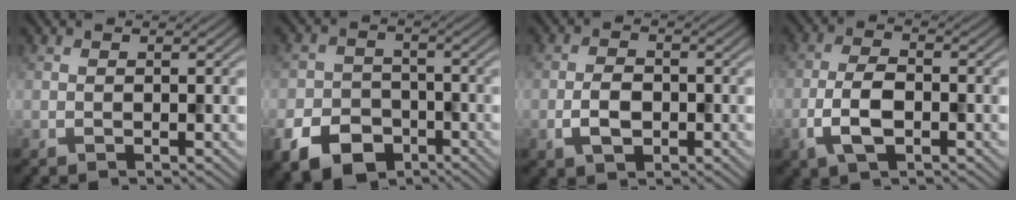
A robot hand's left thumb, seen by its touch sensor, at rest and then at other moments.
{"total": 8.5, "force": [-4.9, 5.7, 3.9], "torque": [-0.090, -0.019, -0.094]}
{"total": 3.6, "force": [-1.2, 2.3, 2.6], "torque": [-0.052, 0.001, -0.025]}
{"total": 5.4, "force": [-2.1, 2.5, 4.4], "torque": [-0.097, 0.001, -0.045]}